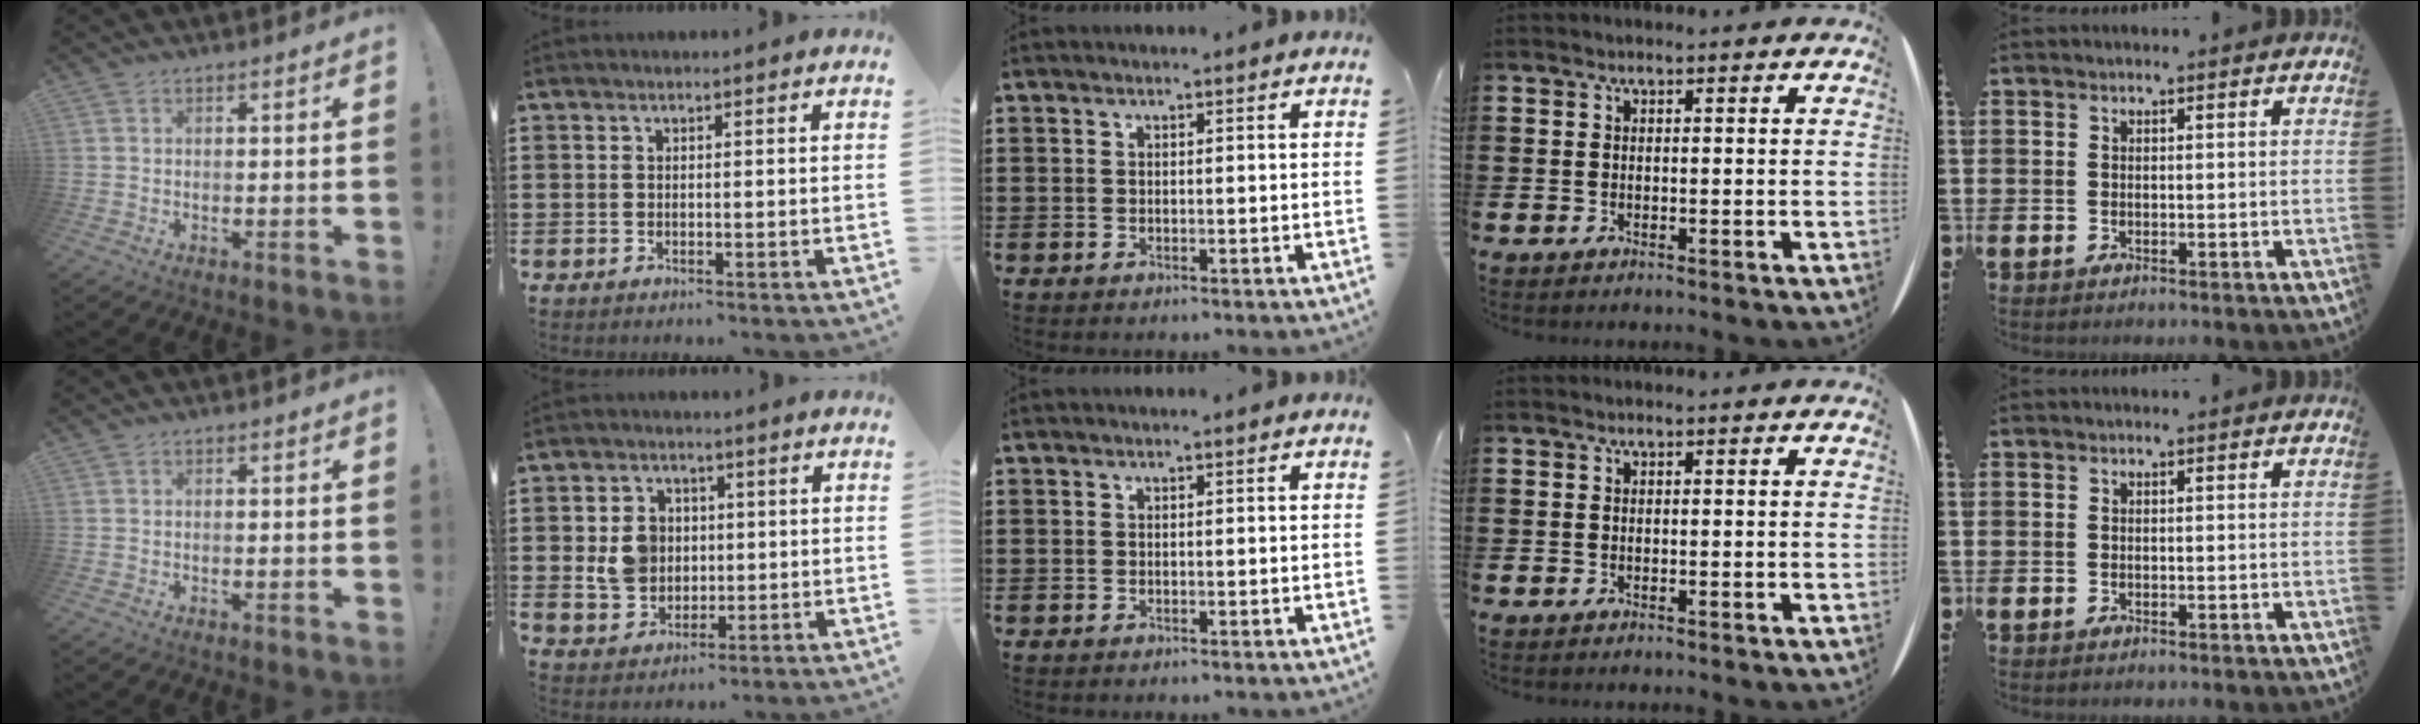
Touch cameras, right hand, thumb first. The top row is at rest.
{"index": {"total": 6.4, "force": [0.6, 5.2, 3.6], "torque": [-0.100, 0.011, 0.008]}}